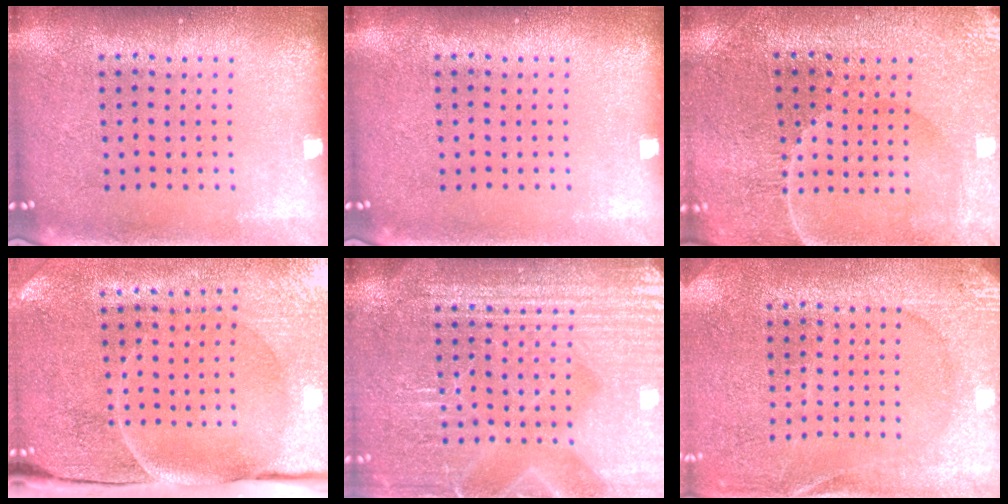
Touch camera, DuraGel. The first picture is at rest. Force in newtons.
{"total": 0.0}
{"total": 1.5, "press": 1.5, "slide": 0.1}
{"total": 4.9, "press": 3.9, "slide": 2.9}
{"total": 4.4, "press": 4.3, "slide": 0.6}
{"total": 2.6, "press": 2.6, "slide": 0.4}